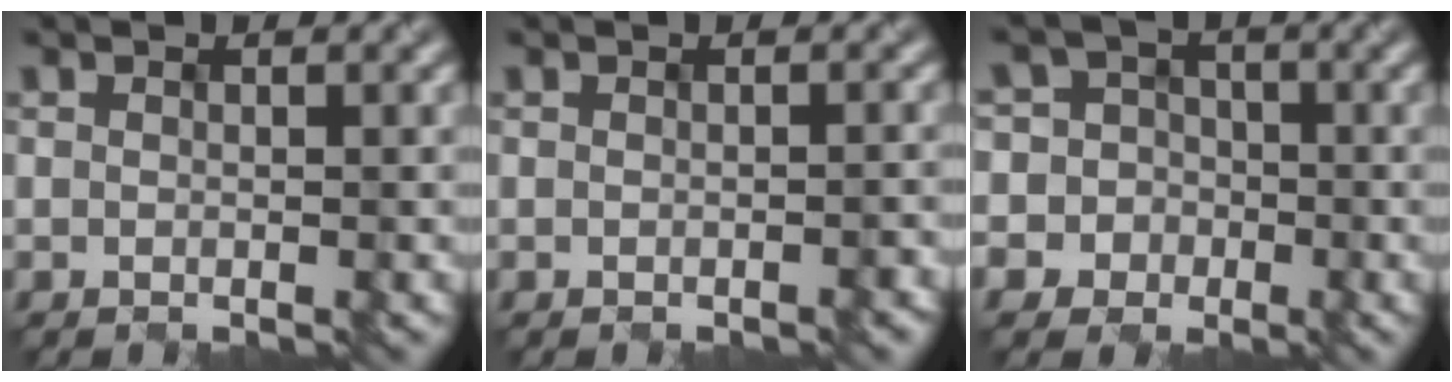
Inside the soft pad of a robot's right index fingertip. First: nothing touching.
{"total": 0.9, "force": [-0.5, 0.3, 0.6], "torque": [-0.005, 0.005, -0.002]}
{"total": 4.7, "force": [-1.2, 4.5, 0.3], "torque": [0.010, 0.031, -0.043]}